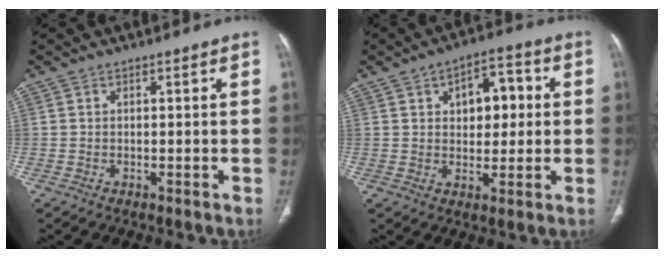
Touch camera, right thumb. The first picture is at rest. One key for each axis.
{"total": 9.4, "fx": 2.1, "fy": 5.7, "fz": 7.2, "tx": -0.065, "ty": 0.010, "tz": 0.029}